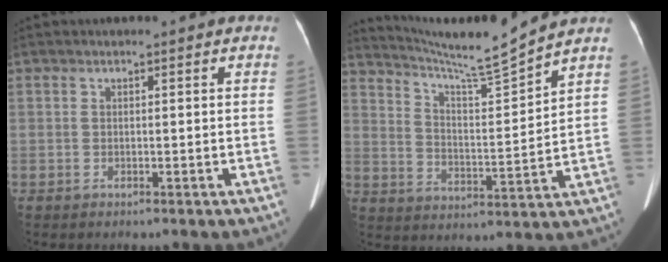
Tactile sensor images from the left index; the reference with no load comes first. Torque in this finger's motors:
{"motor_torque": [-0.13, -0.22, -0.17, 0.00]}